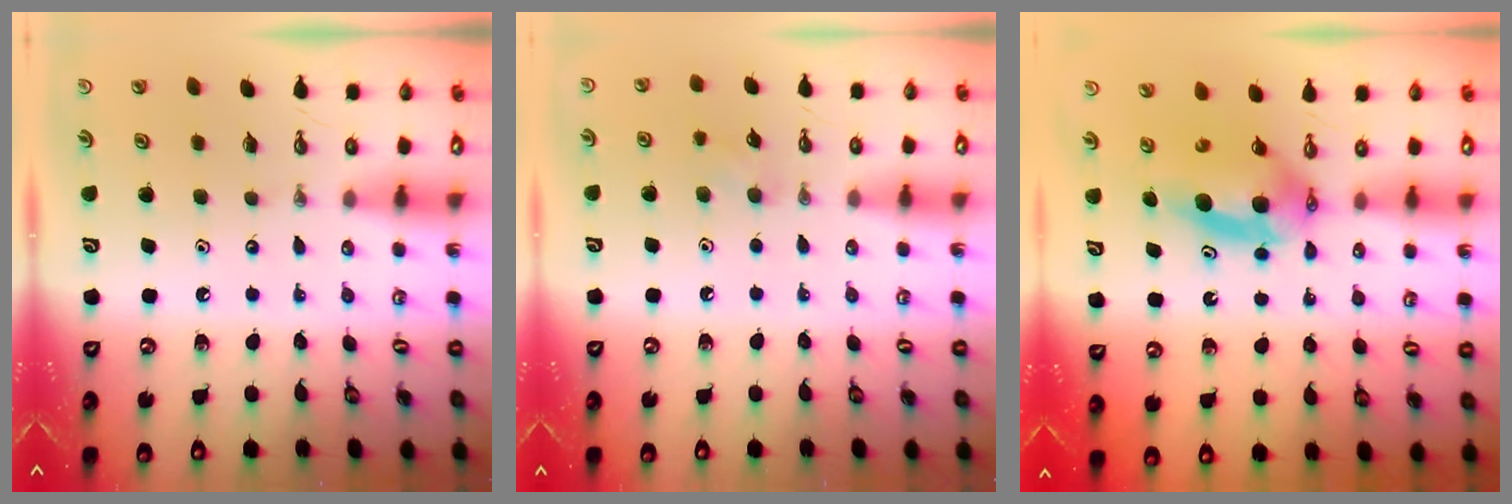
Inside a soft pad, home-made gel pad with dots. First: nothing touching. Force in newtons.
{"total": 7.3, "press": 5.7, "slide": 4.6}
{"total": 8.0, "press": 5.1, "slide": 6.1}